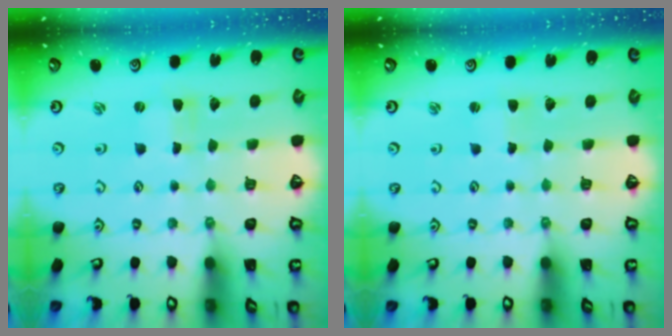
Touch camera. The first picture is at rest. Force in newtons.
{"total": 1.7, "press": 1.7, "slide": 0.3}